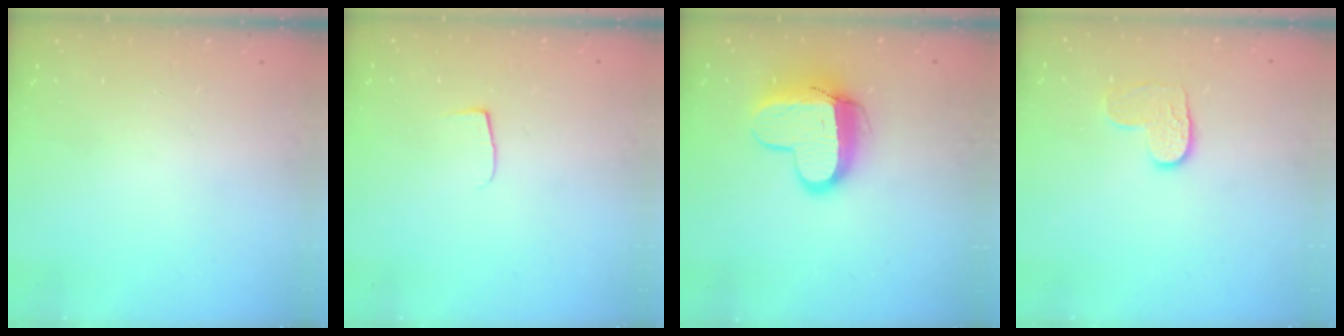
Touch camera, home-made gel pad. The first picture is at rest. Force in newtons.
{"total": 4.2, "press": 4.1, "slide": 0.5}
{"total": 12.7, "press": 12.7, "slide": 1.1}
{"total": 6.6, "press": 6.6, "slide": 0.3}